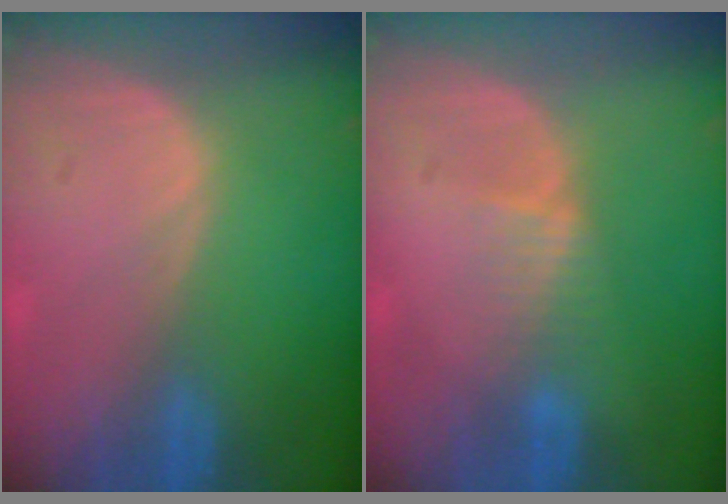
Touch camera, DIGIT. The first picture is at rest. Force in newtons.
{"total": 2.4, "press": 2.4, "slide": 0.2}